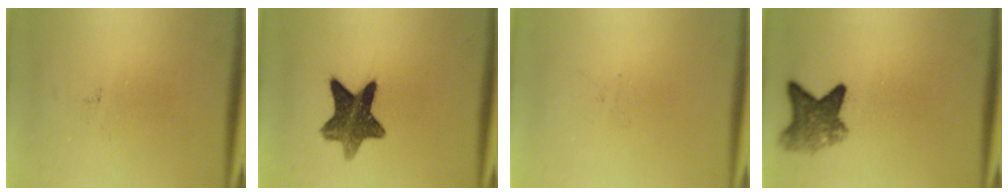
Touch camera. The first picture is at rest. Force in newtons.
{"total": 10.1}
{"total": 0.0}
{"total": 5.6}